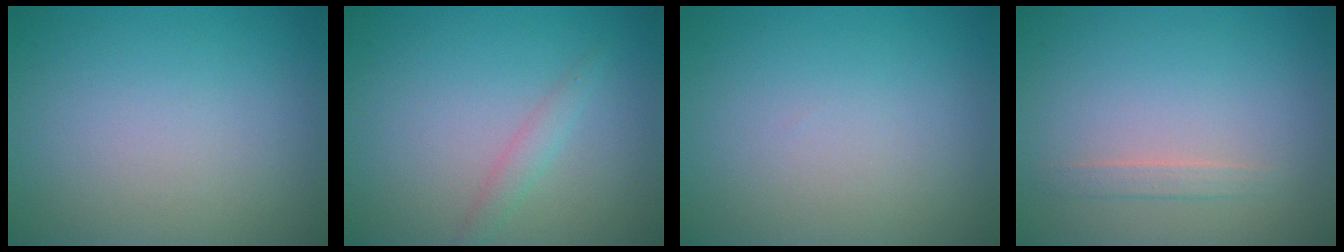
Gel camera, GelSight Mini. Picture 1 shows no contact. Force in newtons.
{"total": 1.4, "press": 1.4, "slide": 0.0}
{"total": 0.0}
{"total": 1.1, "press": 1.1, "slide": 0.2}